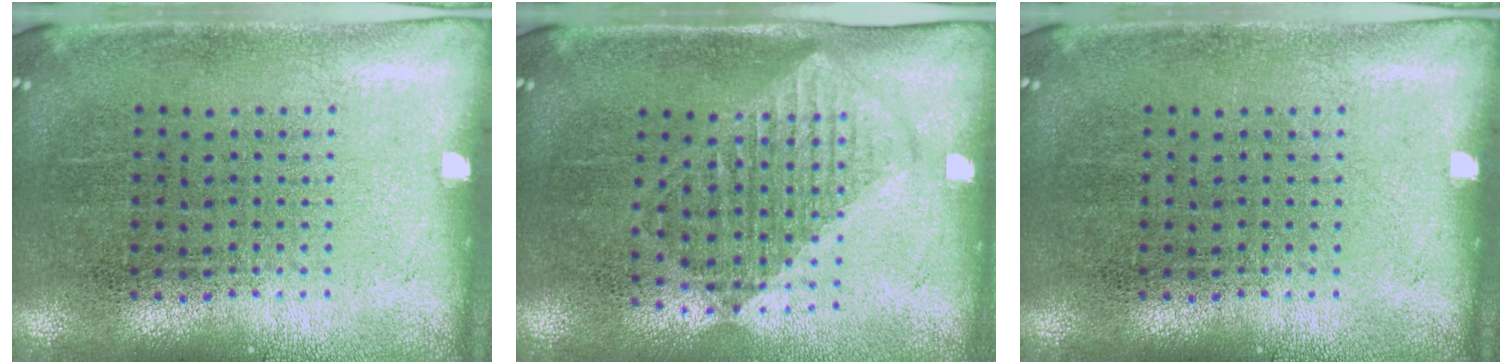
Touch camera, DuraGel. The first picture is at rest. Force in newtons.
{"total": 1.2, "press": 1.0, "slide": 0.5}
{"total": 0.0}